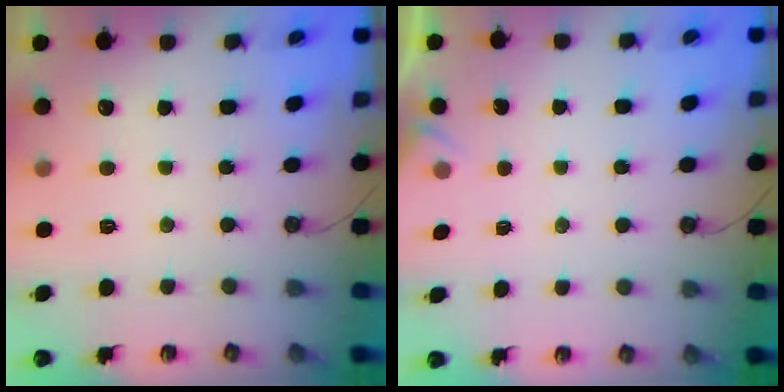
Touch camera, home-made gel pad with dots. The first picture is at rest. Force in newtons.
{"total": 1.8, "press": 1.8, "slide": 0.4}